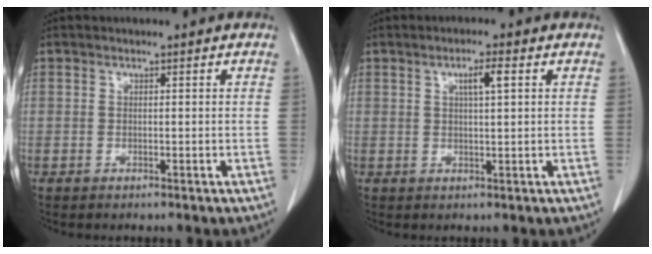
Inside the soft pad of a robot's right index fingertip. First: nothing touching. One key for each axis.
{"total": 3.1, "fx": 1.1, "fy": 0.3, "fz": 2.9, "tx": -0.049, "ty": 0.002, "tz": 0.019}